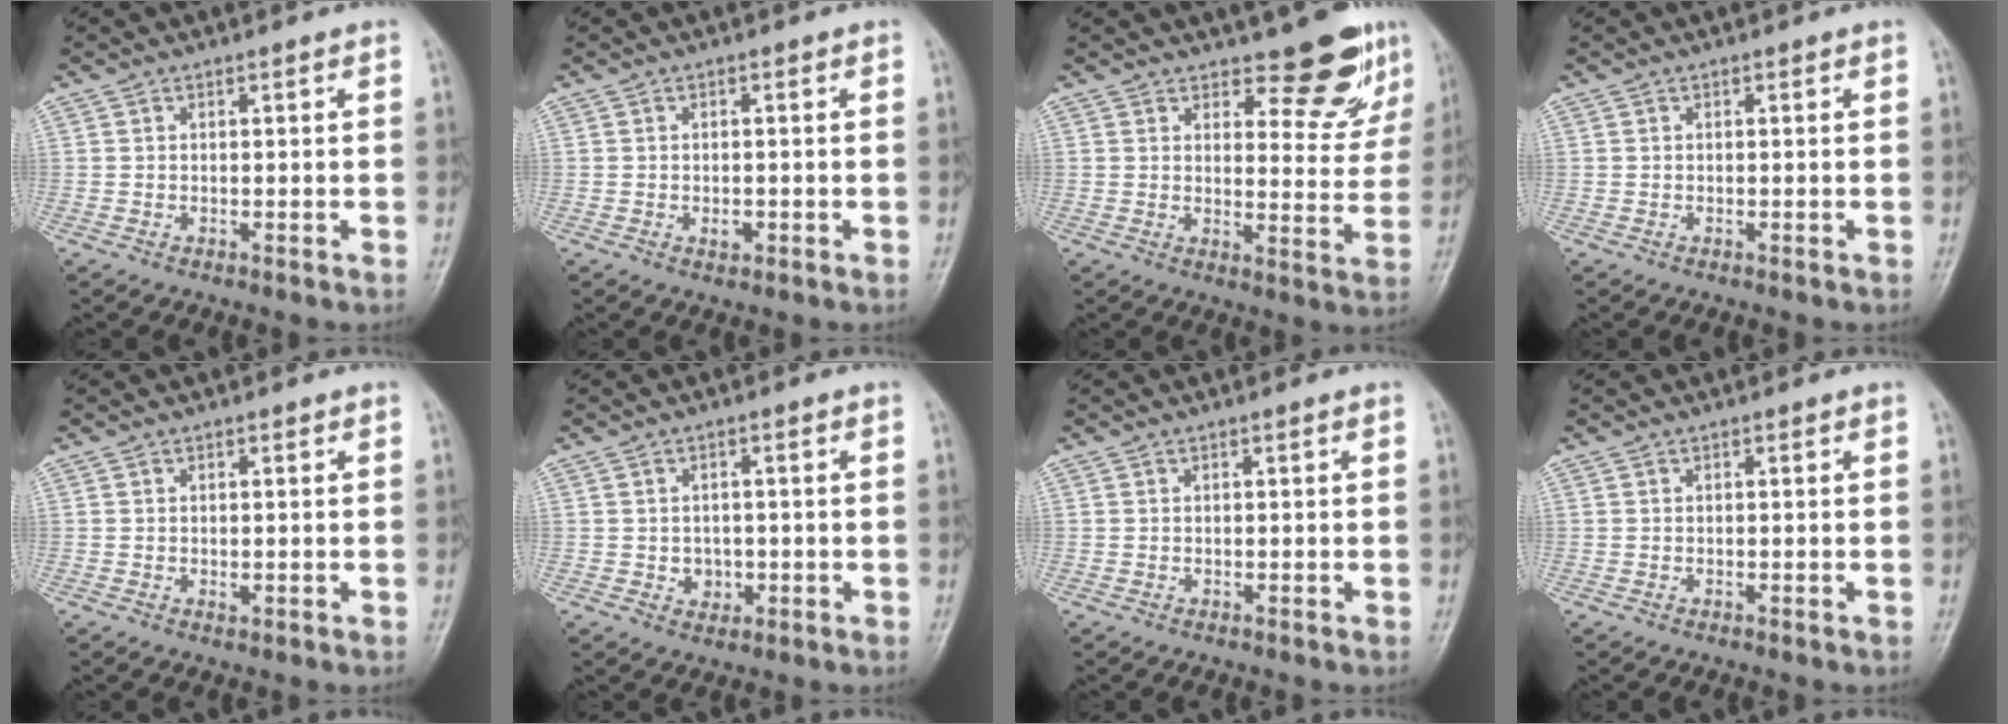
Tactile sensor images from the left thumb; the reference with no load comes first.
{"total": 1.6, "force": [-0.5, 1.1, 1.1], "torque": [-0.011, 0.001, -0.006]}
{"total": 9.5, "force": [7.2, 3.7, 4.8], "torque": [-0.027, -0.058, 0.096]}
{"total": 0.0}
{"total": 0.9, "force": [0.1, 0.6, 0.6], "torque": [-0.007, -0.002, 0.001]}
{"total": 3.0, "force": [-0.5, 2.7, 1.4], "torque": [-0.005, 0.002, -0.001]}
{"total": 0.0}
{"total": 0.0}